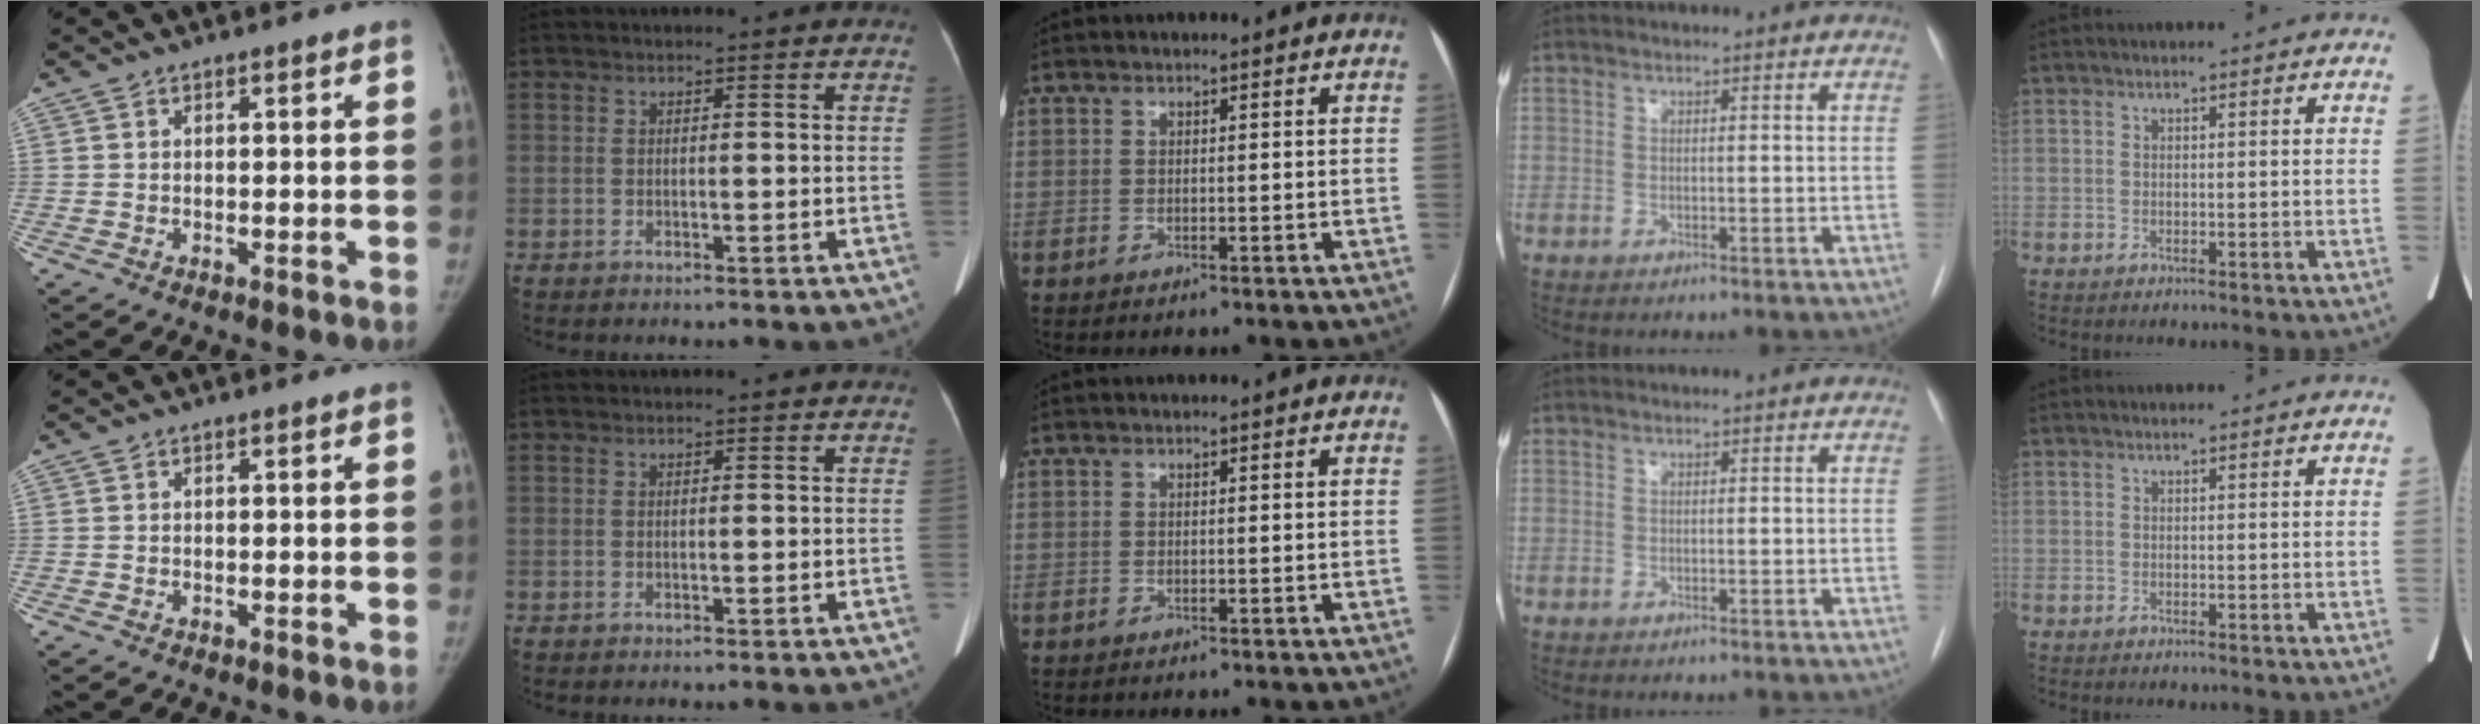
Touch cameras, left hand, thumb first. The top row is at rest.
{}